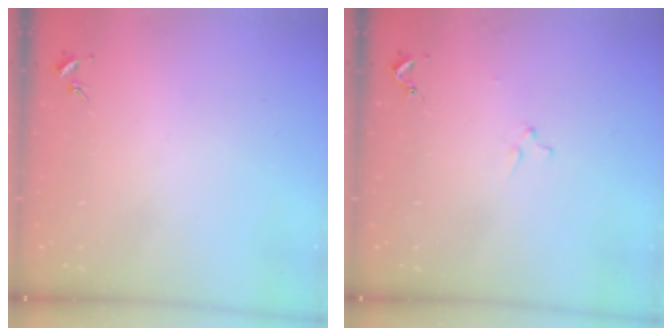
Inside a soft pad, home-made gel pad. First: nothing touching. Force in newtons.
{"total": 1.1, "press": 1.1, "slide": 0.1}